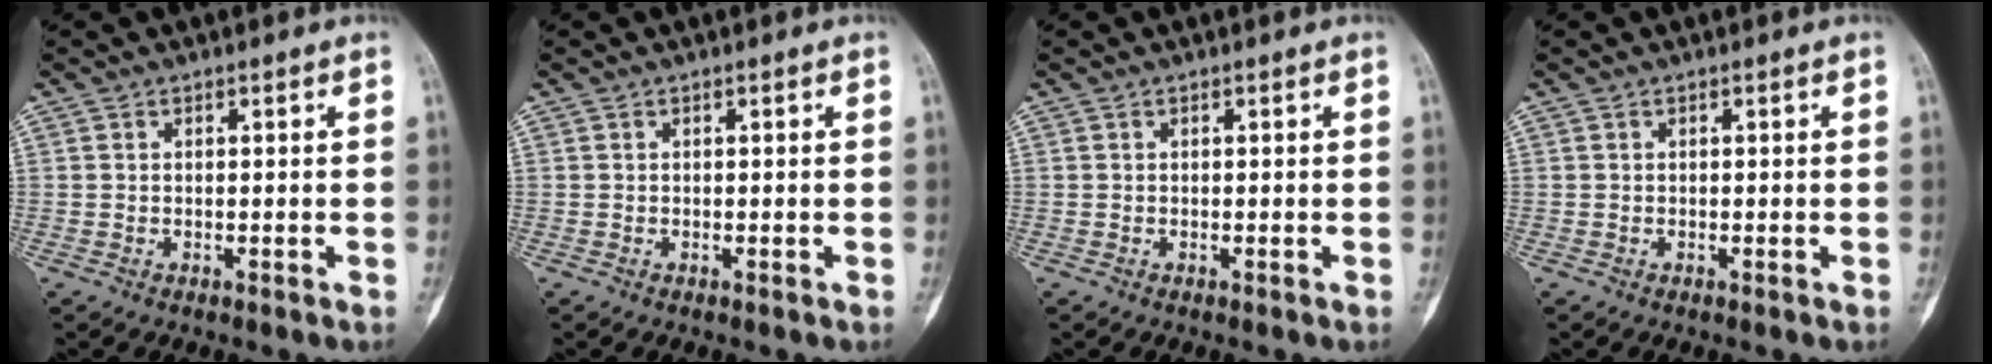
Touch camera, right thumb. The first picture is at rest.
{"total": 0.0}
{"total": 0.0}
{"total": 0.0}